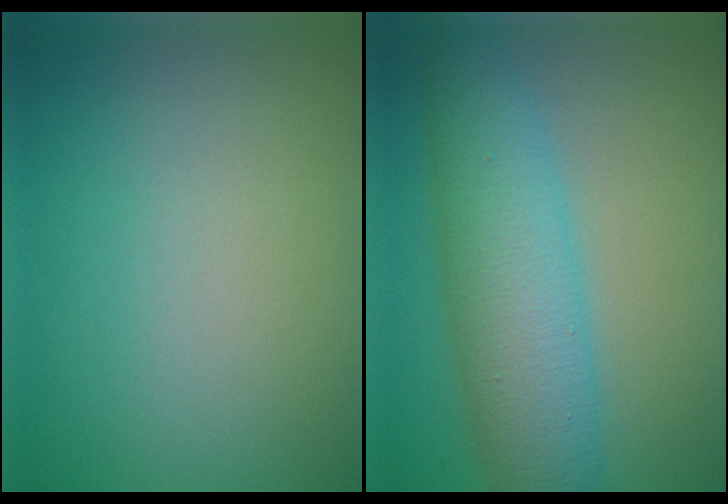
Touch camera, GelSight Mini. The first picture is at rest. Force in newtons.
{"total": 7.4, "press": 7.4, "slide": 0.0}